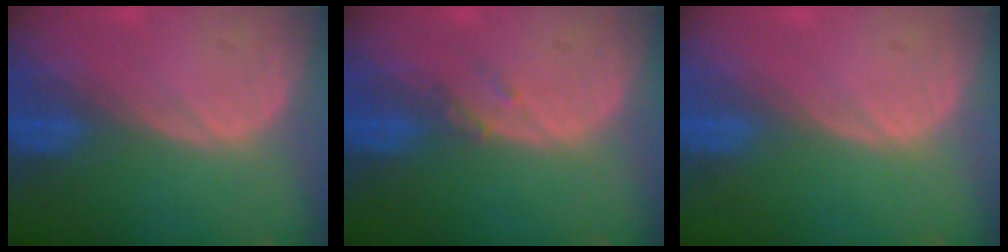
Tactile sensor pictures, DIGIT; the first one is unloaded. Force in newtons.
{"total": 1.2, "press": 1.2, "slide": 0.3}
{"total": 0.0}